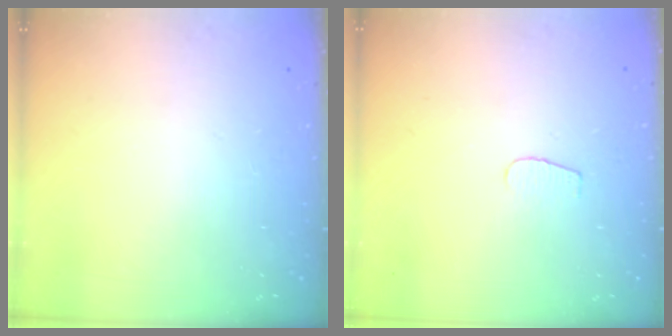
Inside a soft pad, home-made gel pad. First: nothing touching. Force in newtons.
{"total": 3.7, "press": 3.6, "slide": 0.4}